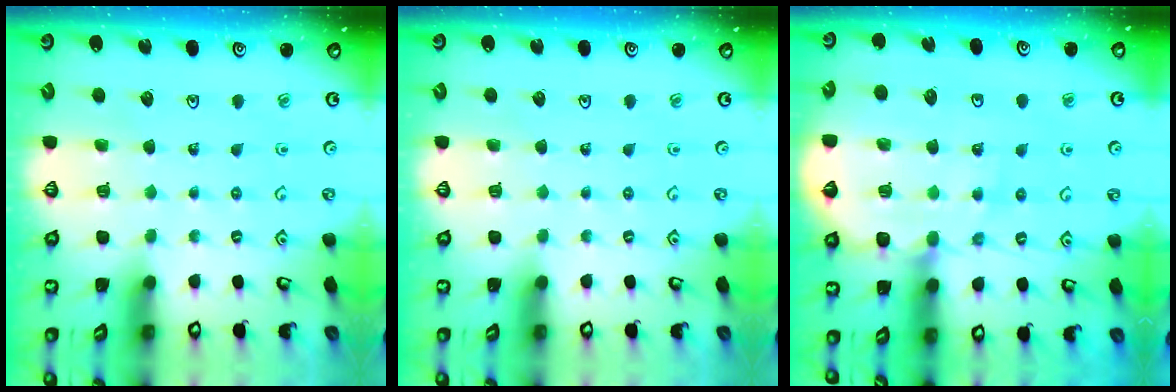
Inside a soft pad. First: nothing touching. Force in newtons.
{"total": 0.0}
{"total": 10.8, "press": 10.7, "slide": 1.3}